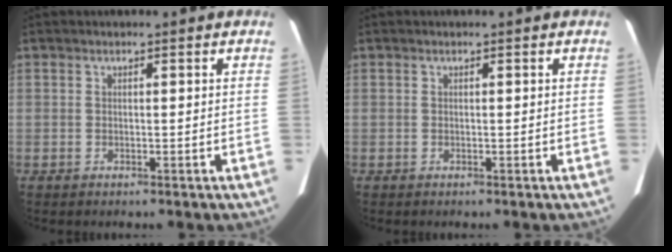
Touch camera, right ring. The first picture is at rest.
{"total": 0.0}